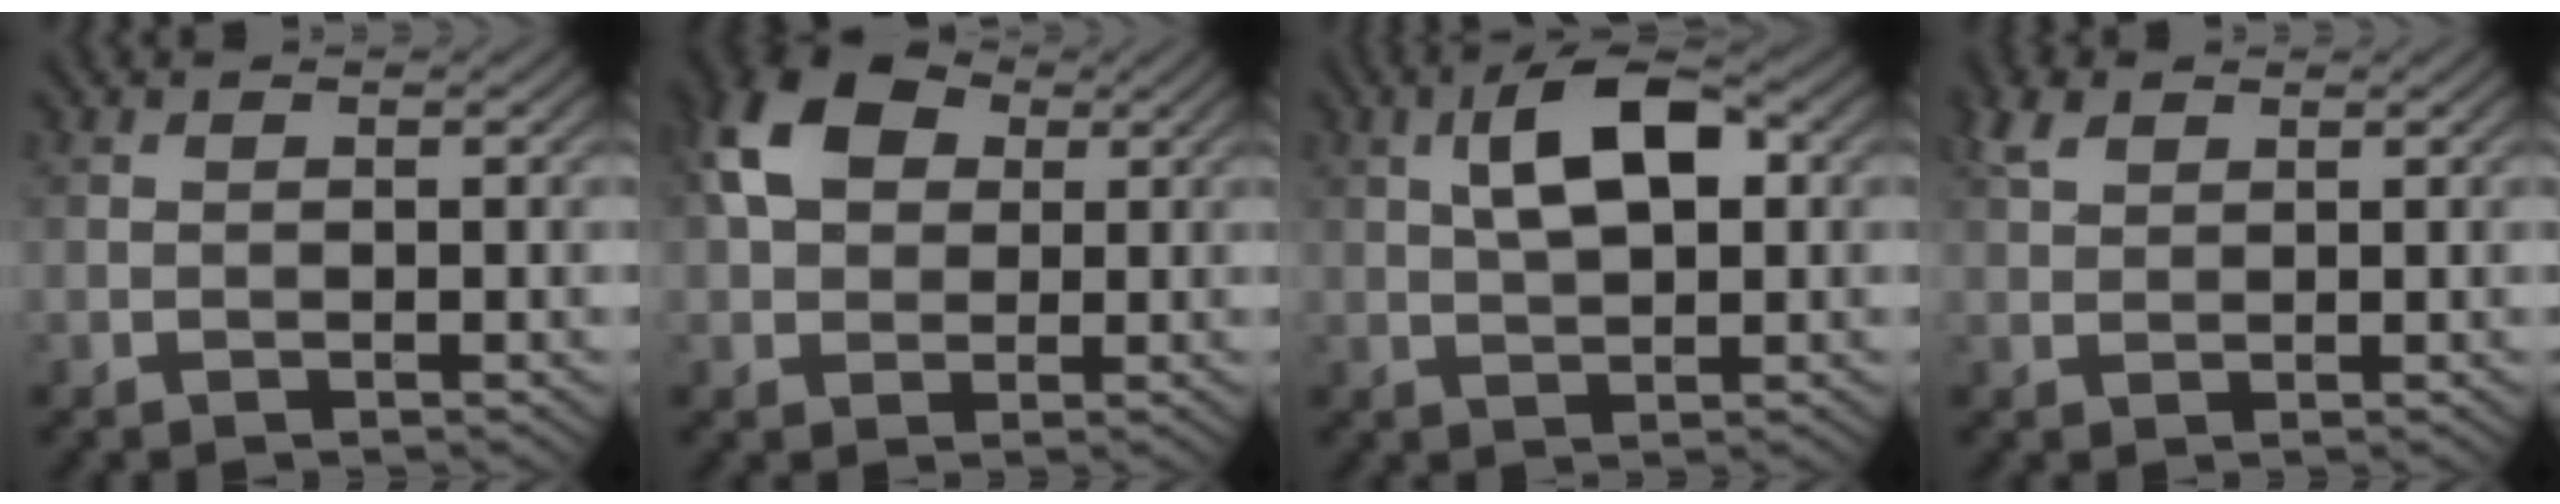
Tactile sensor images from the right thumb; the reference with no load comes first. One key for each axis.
{"total": 8.6, "fx": 2.5, "fy": 6.3, "fz": 5.4, "tx": -0.127, "ty": 0.021, "tz": 0.038}
{"total": 7.5, "fx": 2.0, "fy": 3.4, "fz": 6.4, "tx": -0.118, "ty": 0.013, "tz": 0.031}
{"total": 2.9, "fx": 1.8, "fy": 1.7, "fz": 1.6, "tx": -0.039, "ty": 0.009, "tz": 0.035}